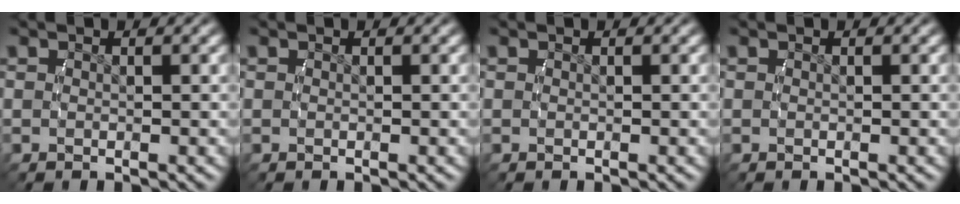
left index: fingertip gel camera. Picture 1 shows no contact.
{"total": 0.0}
{"total": 0.0}
{"total": 0.0}